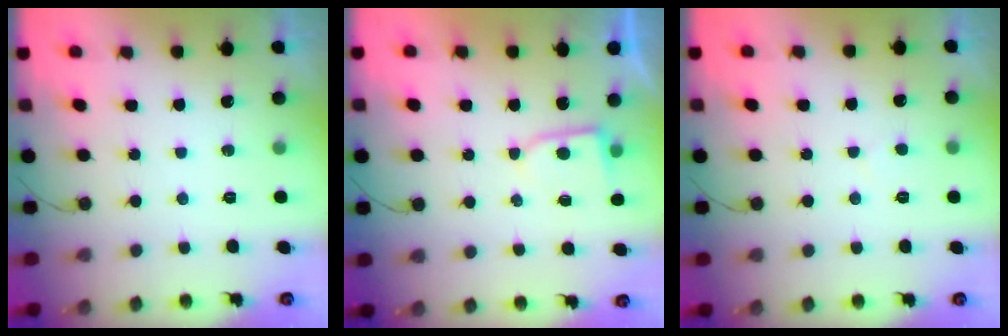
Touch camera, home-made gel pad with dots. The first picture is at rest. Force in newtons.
{"total": 4.1, "press": 4.1, "slide": 0.4}
{"total": 1.4, "press": 1.3, "slide": 0.1}